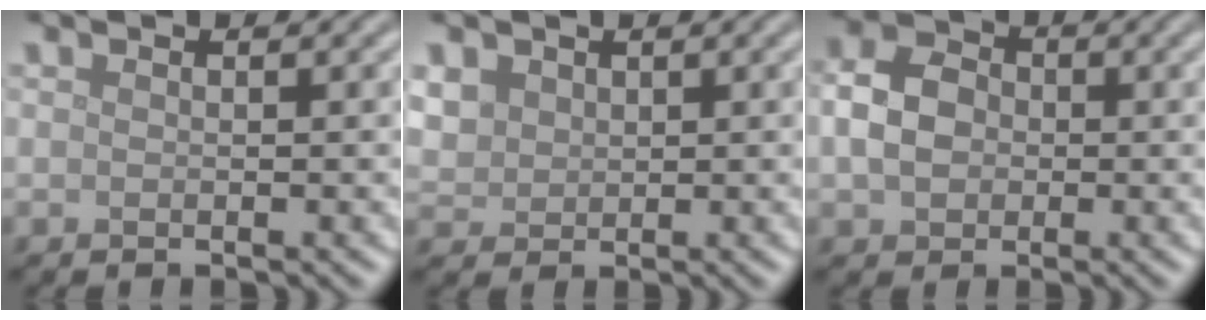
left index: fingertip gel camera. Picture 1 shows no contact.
{"total": 2.7, "force": [1.1, 2.2, 1.0], "torque": [-0.031, -0.003, 0.026]}
{"total": 4.1, "force": [-0.2, 3.3, 2.4], "torque": [-0.050, 0.005, -0.012]}